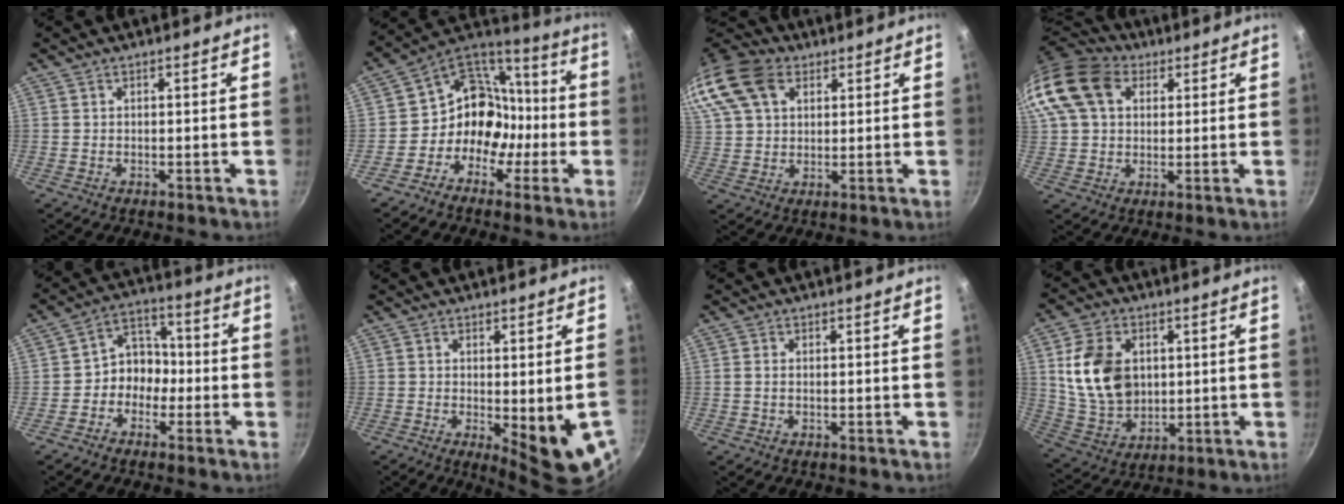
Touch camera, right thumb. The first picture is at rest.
{"total": 13.6, "force": [-3.5, 11.6, 6.1], "torque": [-0.034, 0.071, -0.075]}
{"total": 21.2, "force": [9.0, 14.9, 12.1], "torque": [-0.291, 0.042, 0.167]}
{"total": 17.1, "force": [5.7, 12.7, 9.9], "torque": [-0.203, 0.025, 0.092]}
{"total": 7.1, "force": [-2.2, 5.9, 3.2], "torque": [-0.002, 0.041, -0.052]}
{"total": 10.6, "force": [-2.6, 2.4, 10.0], "torque": [-0.119, -0.018, -0.025]}
{"total": 0.9, "force": [0.0, 0.6, 0.7], "torque": [-0.014, 0.002, -0.003]}
{"total": 14.8, "force": [2.5, 11.0, 9.5], "torque": [-0.155, -0.012, 0.060]}